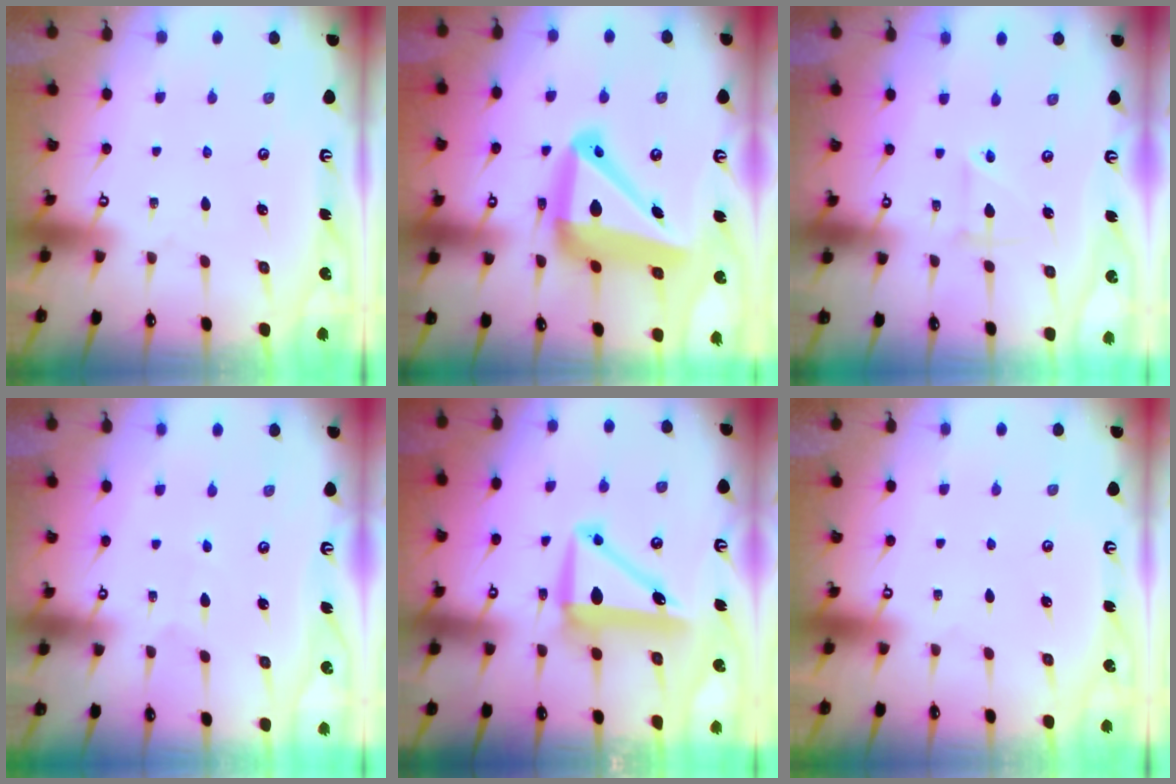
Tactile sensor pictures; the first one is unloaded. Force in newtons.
{"total": 19.6, "press": 19.5, "slide": 2.0}
{"total": 2.8, "press": 2.7, "slide": 0.9}
{"total": 3.3, "press": 3.3, "slide": 0.4}
{"total": 9.2, "press": 9.0, "slide": 2.0}
{"total": 0.0}